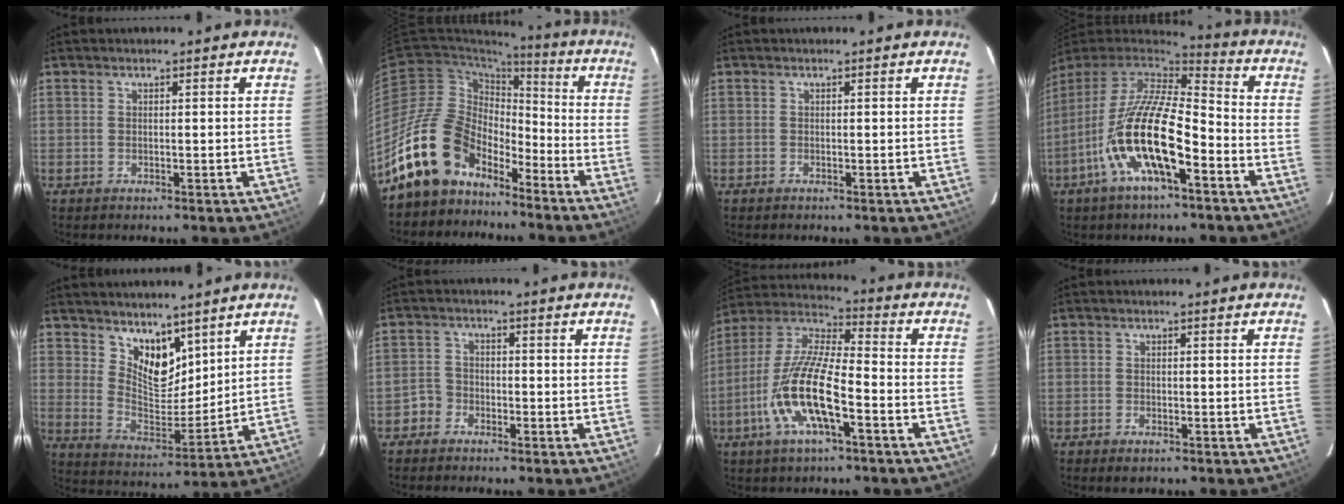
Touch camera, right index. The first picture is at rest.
{"total": 16.2, "force": [-12.0, 9.0, 6.2], "torque": [-0.125, 0.021, -0.210]}
{"total": 0.0}
{"total": 18.4, "force": [-7.8, 5.6, 15.7], "torque": [-0.302, -0.027, -0.153]}
{"total": 9.6, "force": [6.8, 5.0, 4.7], "torque": [-0.069, -0.008, 0.132]}
{"total": 3.1, "force": [-2.1, 2.3, 0.0], "torque": [-0.001, 0.014, -0.042]}
{"total": 15.3, "force": [-6.2, 3.9, 13.4], "torque": [-0.274, -0.010, -0.127]}
{"total": 1.8, "force": [-1.2, 0.9, 0.9], "torque": [-0.022, -0.001, -0.023]}